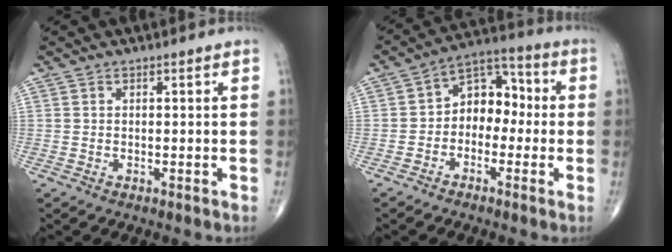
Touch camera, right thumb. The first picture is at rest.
{"total": 8.8, "force": [-1.1, 6.4, 5.9], "torque": [-0.051, 0.044, -0.039]}